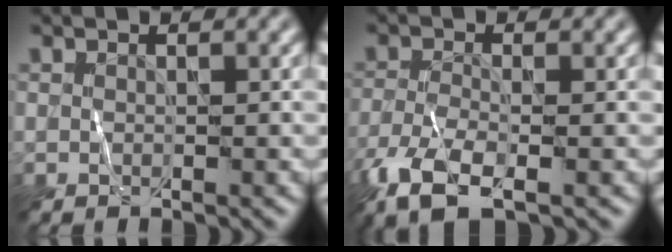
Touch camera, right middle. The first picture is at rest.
{"total": 6.0, "force": [-3.6, 2.2, 4.3], "torque": [-0.094, -0.017, -0.077]}